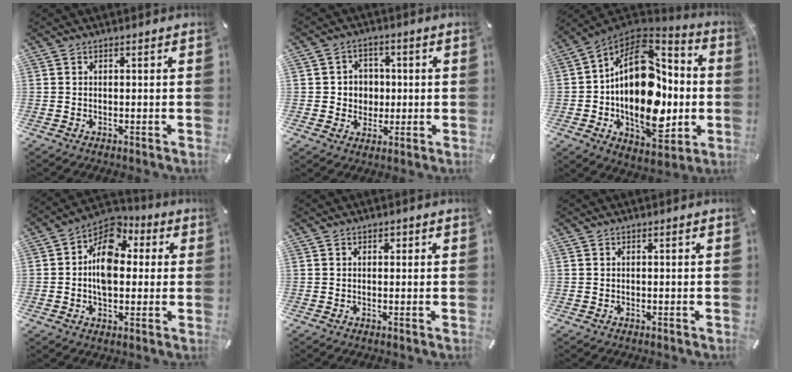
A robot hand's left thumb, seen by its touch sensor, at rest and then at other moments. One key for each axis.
{"total": 5.8, "fx": 0.2, "fy": 5.8, "fz": 0.6, "tx": -0.014, "ty": 0.006, "tz": 0.003}
{"total": 25.4, "fx": -1.8, "fy": 16.5, "fz": 19.2, "tx": -0.318, "ty": -0.011, "tz": -0.022}
{"total": 11.3, "fx": 0.5, "fy": 8.2, "fz": 7.7, "tx": -0.131, "ty": 0.000, "tz": 0.004}
{"total": 0.9, "fx": 0.2, "fy": 0.8, "fz": 0.3, "tx": 0.001, "ty": 0.002, "tz": 0.001}
{"total": 0.0}